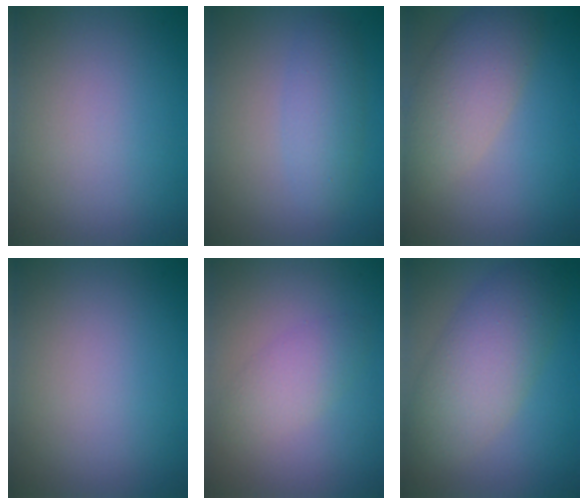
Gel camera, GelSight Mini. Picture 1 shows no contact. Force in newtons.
{"total": 2.7, "press": 2.7, "slide": 0.0}
{"total": 5.0, "press": 5.0, "slide": 0.4}
{"total": 0.0}
{"total": 2.4, "press": 2.4, "slide": 0.2}
{"total": 6.2, "press": 6.2, "slide": 0.1}